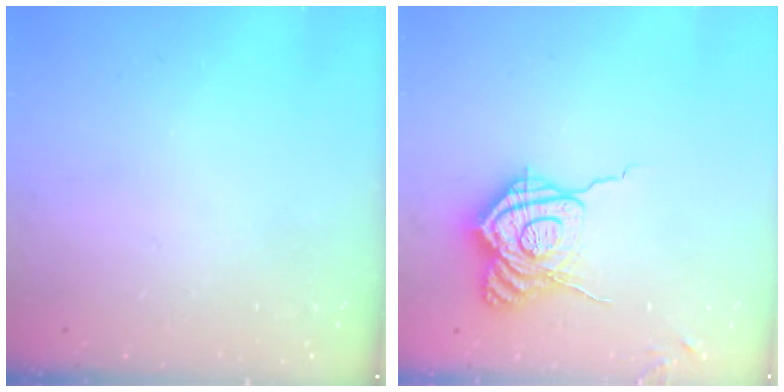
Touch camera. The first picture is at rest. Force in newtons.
{"total": 16.2, "press": 16.2, "slide": 0.5}